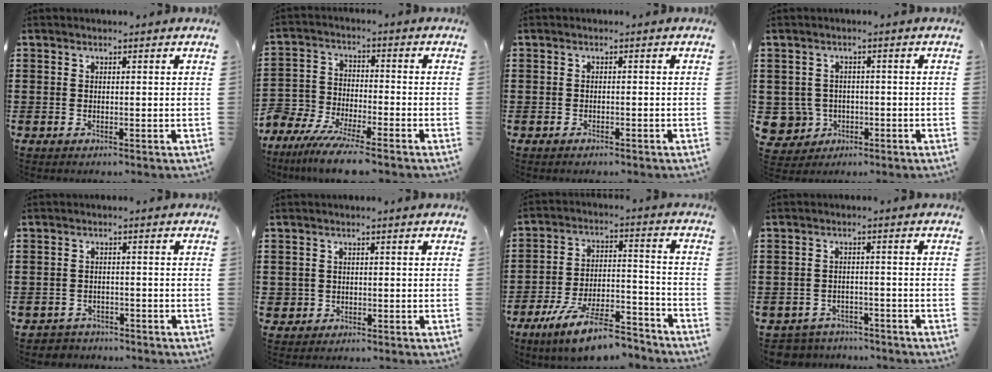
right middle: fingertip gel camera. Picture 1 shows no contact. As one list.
[{"total": 7.5, "force": [-7.1, 1.0, 2.2], "torque": [-0.063, 0.002, -0.146]}, {"total": 0.8, "force": [-0.8, 0.1, 0.2], "torque": [-0.006, -0.003, -0.016]}, {"total": 4.2, "force": [-1.0, 3.9, 0.9], "torque": [-0.045, 0.002, -0.020]}, {"total": 2.0, "force": [-1.9, 0.5, -0.3], "torque": [-0.003, -0.001, -0.045]}, {"total": 1.2, "force": [-0.2, 1.2, 0.2], "torque": [-0.007, 0.005, -0.007]}, {"total": 11.5, "force": [-9.2, 2.2, 6.5], "torque": [-0.123, 0.022, -0.175]}, {"total": 3.3, "force": [-3.3, 0.6, -0.3], "torque": [-0.004, -0.002, -0.071]}]